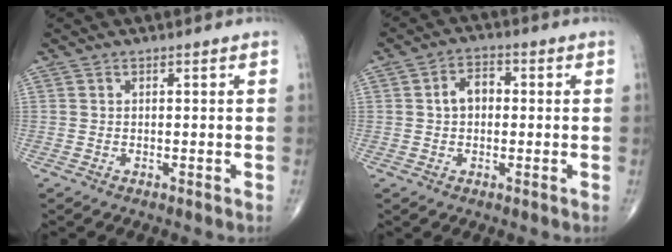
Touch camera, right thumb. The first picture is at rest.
{"total": 4.7, "force": [0.2, 3.3, 3.3], "torque": [-0.047, 0.018, -0.002]}